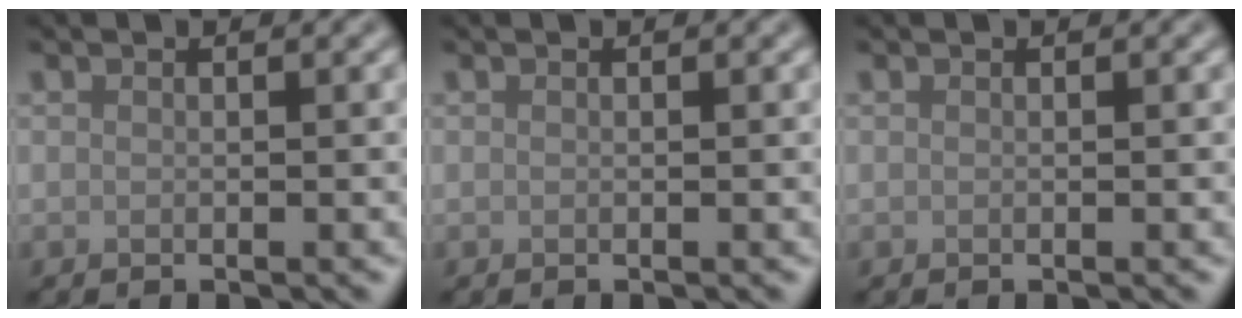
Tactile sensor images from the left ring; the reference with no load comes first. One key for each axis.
{"total": 0.0}
{"total": 0.0}